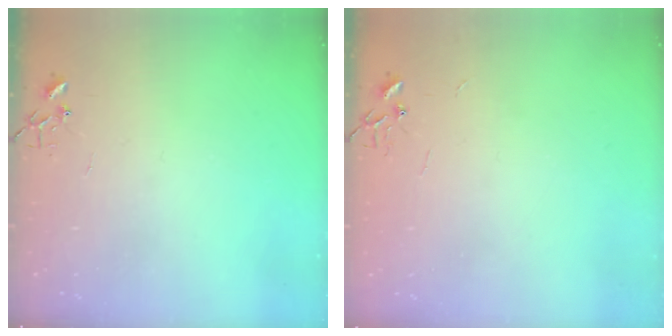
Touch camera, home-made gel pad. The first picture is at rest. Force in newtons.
{"total": 2.2, "press": 2.2, "slide": 0.3}